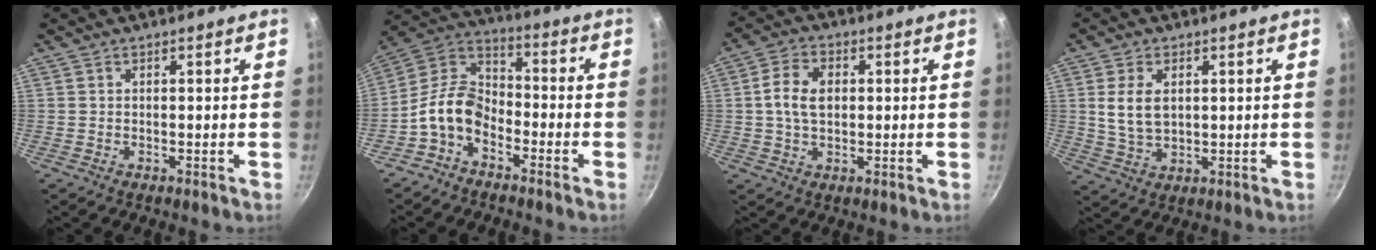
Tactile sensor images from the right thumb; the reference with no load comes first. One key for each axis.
{"total": 11.1, "fx": -5.1, "fy": 7.0, "fz": 7.0, "tx": -0.121, "ty": 0.064, "tz": -0.122}
{"total": 7.2, "fx": 0.8, "fy": 4.9, "fz": 5.3, "tx": -0.089, "ty": 0.010, "tz": 0.009}
{"total": 6.9, "fx": 1.5, "fy": 4.1, "fz": 5.3, "tx": -0.096, "ty": -0.008, "tz": 0.036}